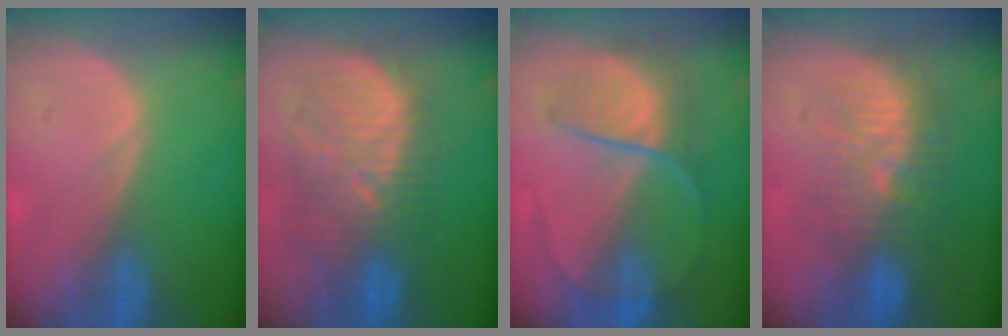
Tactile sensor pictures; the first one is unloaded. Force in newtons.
{"total": 10.6, "press": 10.4, "slide": 2.3}
{"total": 6.8, "press": 6.6, "slide": 1.6}
{"total": 9.6, "press": 9.2, "slide": 2.8}